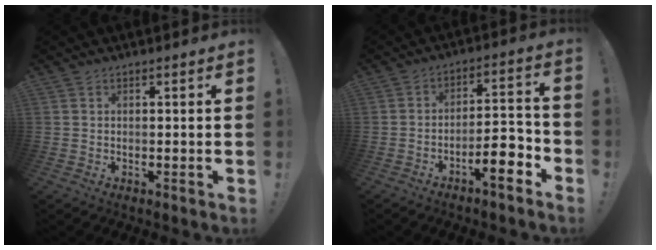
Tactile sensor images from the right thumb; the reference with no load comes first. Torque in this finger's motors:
{"motor_torque": [1.22, 1.36, 0.81, -1.15, 0.32]}